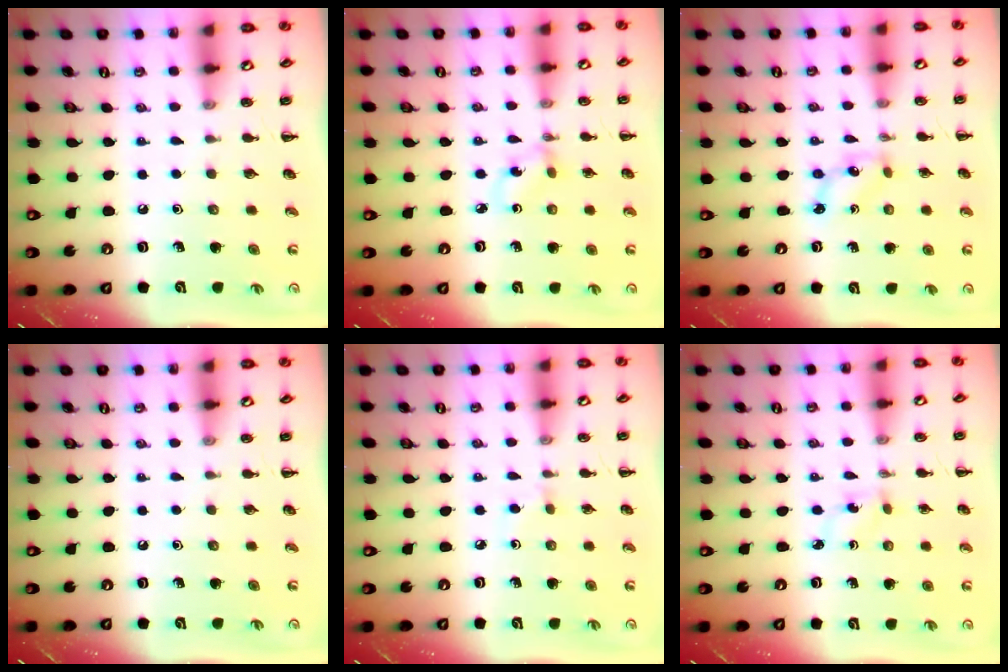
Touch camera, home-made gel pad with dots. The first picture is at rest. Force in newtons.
{"total": 1.4, "press": 1.3, "slide": 0.6}
{"total": 2.1, "press": 2.0, "slide": 0.4}
{"total": 0.0}
{"total": 2.0, "press": 1.8, "slide": 0.8}
{"total": 2.5, "press": 2.4, "slide": 0.8}